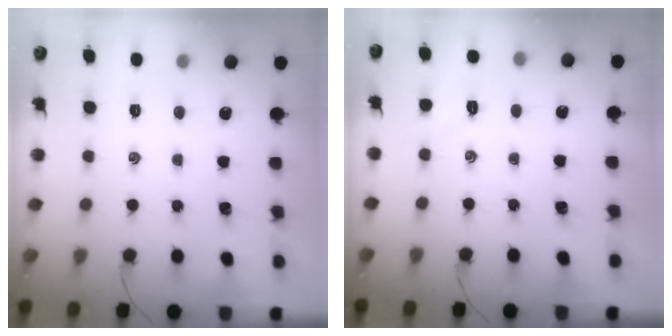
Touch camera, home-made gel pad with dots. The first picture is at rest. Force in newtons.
{"total": 2.9, "press": 2.8, "slide": 0.8}